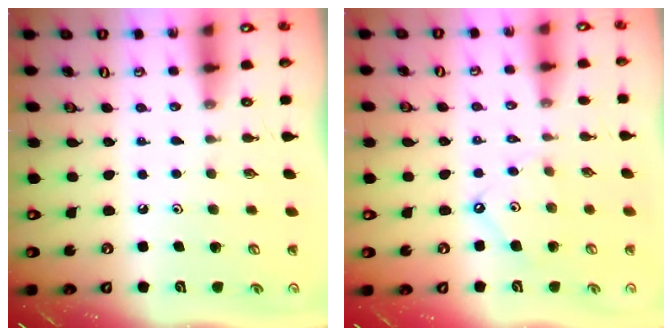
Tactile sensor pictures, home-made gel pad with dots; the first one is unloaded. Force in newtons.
{"total": 6.2, "press": 6.2, "slide": 0.8}